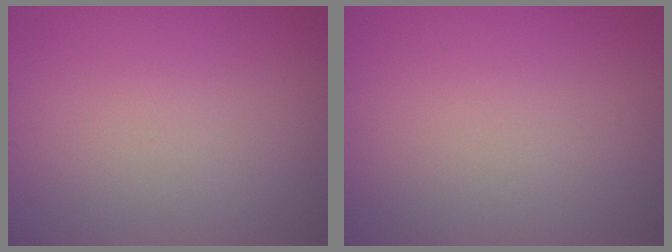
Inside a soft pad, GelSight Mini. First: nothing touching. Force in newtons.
{"total": 0.0}